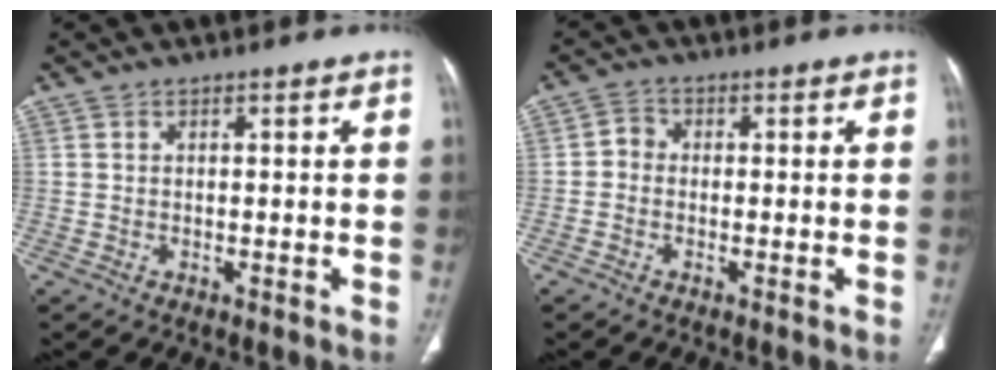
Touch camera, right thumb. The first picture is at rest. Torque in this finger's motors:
{"motor_torque": [-0.35, 0.26, 0.25, -0.24, 0.08]}